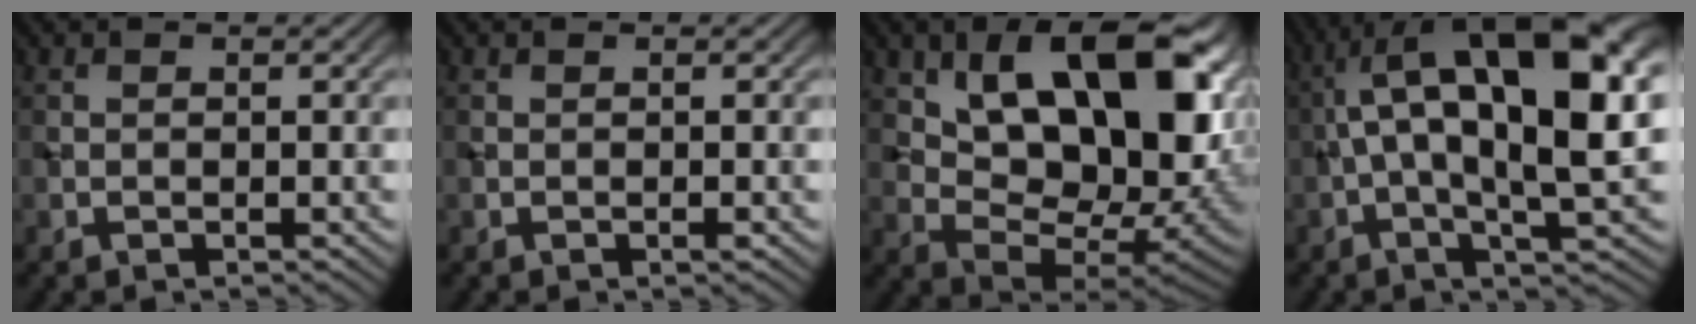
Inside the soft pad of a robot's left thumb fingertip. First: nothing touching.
{"total": 0.6, "force": [-0.2, 0.0, 0.6], "torque": [-0.010, 0.000, -0.004]}
{"total": 17.6, "force": [6.0, 9.5, 13.5], "torque": [-0.201, -0.004, 0.111]}
{"total": 17.1, "force": [2.5, 5.7, 15.9], "torque": [-0.274, 0.024, 0.038]}